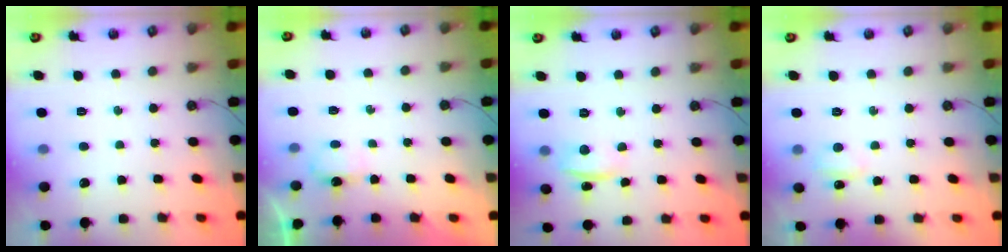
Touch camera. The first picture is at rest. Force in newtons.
{"total": 3.4, "press": 3.3, "slide": 0.6}
{"total": 1.4, "press": 1.2, "slide": 0.7}
{"total": 5.1, "press": 5.0, "slide": 1.0}